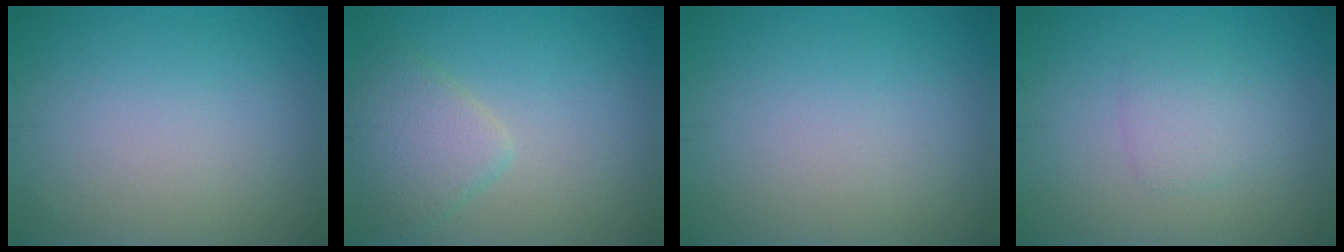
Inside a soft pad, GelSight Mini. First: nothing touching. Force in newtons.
{"total": 3.3, "press": 3.3, "slide": 0.1}
{"total": 0.0}
{"total": 1.8, "press": 1.8, "slide": 0.2}